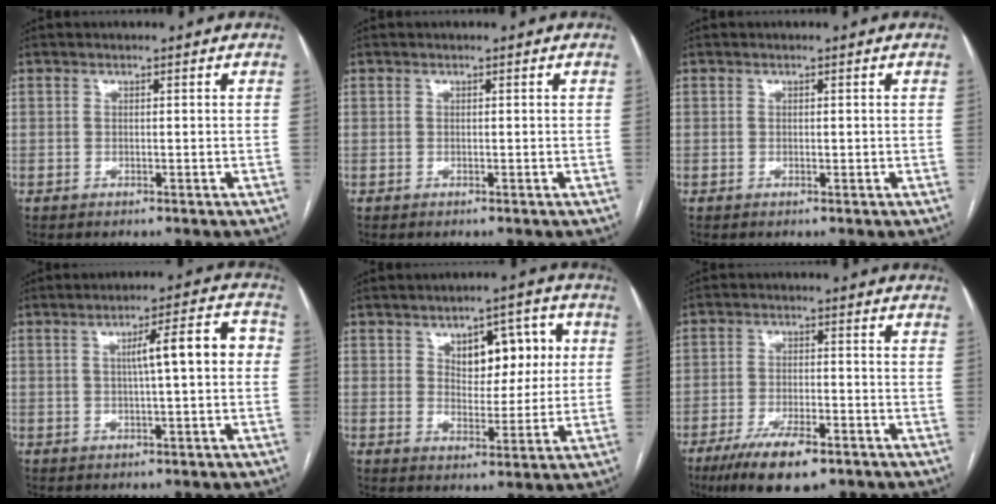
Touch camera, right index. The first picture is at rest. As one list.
[{"total": 0.0}, {"total": 0.0}, {"total": 7.6, "force": [0.6, 0.9, 7.5], "torque": [-0.111, 0.026, 0.007]}, {"total": 8.6, "force": [2.7, 4.6, 6.7], "torque": [-0.084, 0.021, 0.044]}, {"total": 9.7, "force": [-6.2, 2.7, 6.9], "torque": [-0.122, -0.015, -0.101]}]